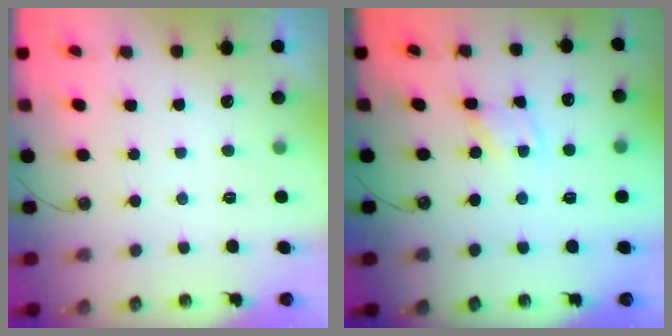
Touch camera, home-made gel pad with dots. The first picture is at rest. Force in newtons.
{"total": 1.8, "press": 1.8, "slide": 0.2}